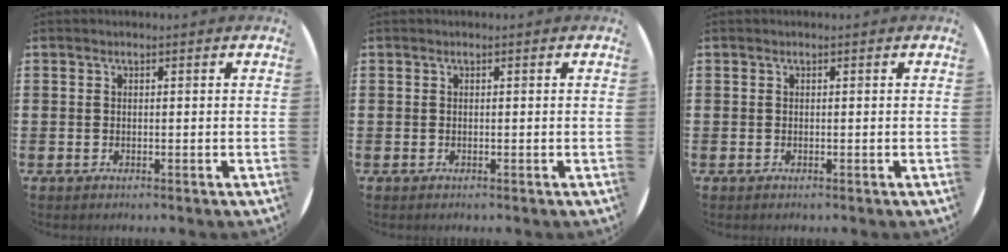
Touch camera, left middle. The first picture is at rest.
{"total": 0.0}
{"total": 0.0}